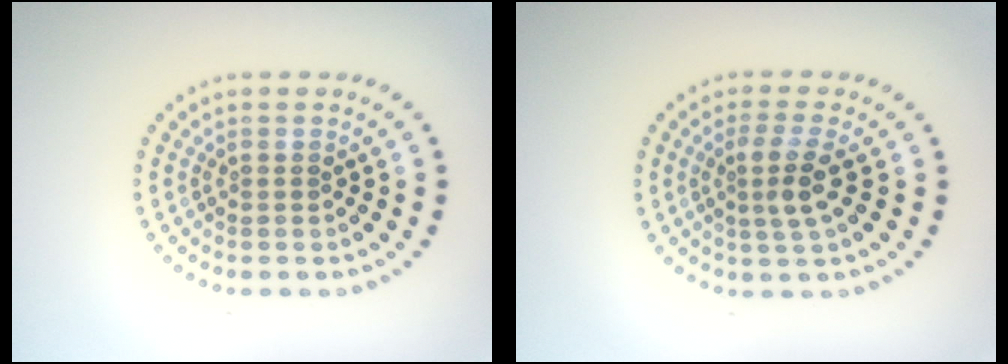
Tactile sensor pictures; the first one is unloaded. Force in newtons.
{"total": 2.7, "press": 2.4, "slide": 1.3}